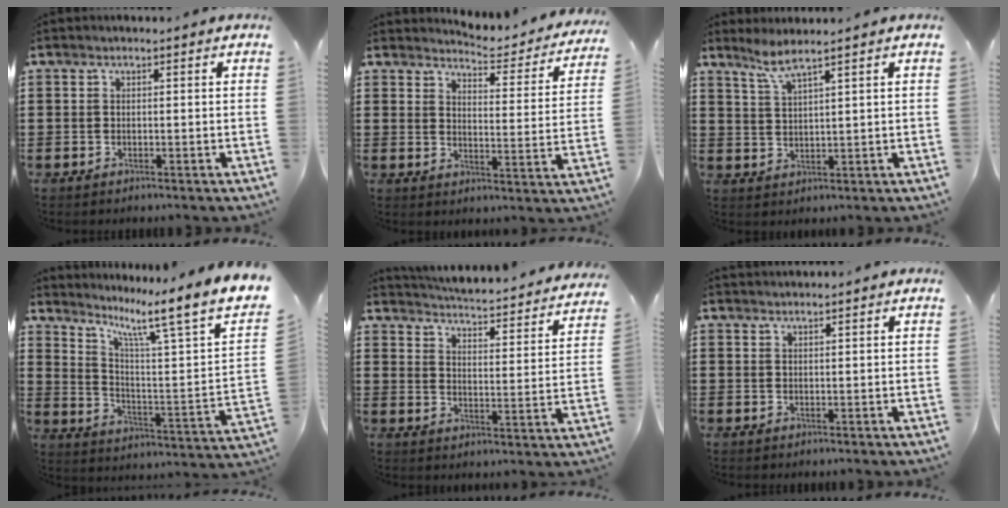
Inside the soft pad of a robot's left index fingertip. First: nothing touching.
{"total": 4.2, "force": [4.1, 0.3, 0.9], "torque": [-0.025, -0.035, 0.062]}
{"total": 3.6, "force": [3.0, -0.3, 2.1], "torque": [-0.049, -0.003, 0.053]}
{"total": 8.8, "force": [5.9, -0.3, 6.5], "torque": [-0.128, -0.057, 0.075]}
{"total": 3.4, "force": [3.4, -0.3, 0.4], "torque": [-0.029, -0.035, 0.049]}
{"total": 1.1, "force": [1.1, -0.1, 0.1], "torque": [-0.004, -0.002, 0.023]}